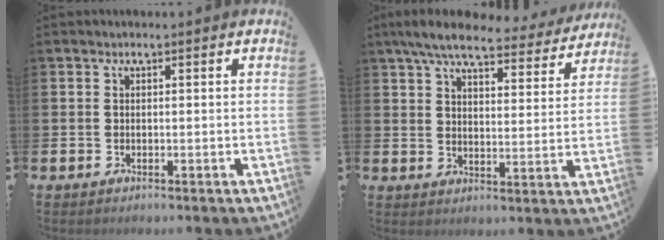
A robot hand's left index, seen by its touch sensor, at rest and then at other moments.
{"total": 7.5, "force": [6.7, 1.5, 3.1], "torque": [-0.070, -0.034, 0.116]}